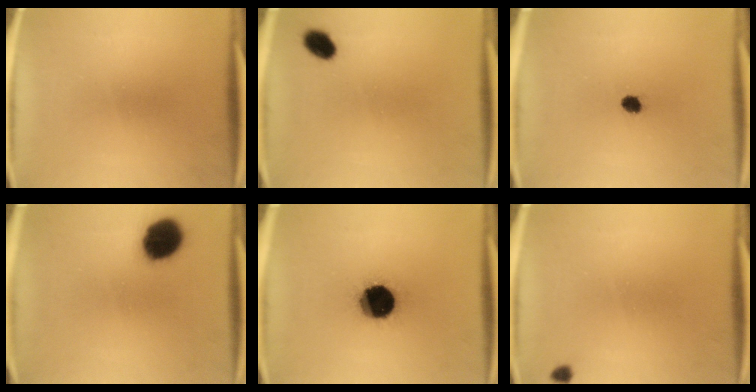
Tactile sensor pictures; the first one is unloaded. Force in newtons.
{"total": 4.0}
{"total": 2.4}
{"total": 10.7}
{"total": 18.4}
{"total": 1.0}